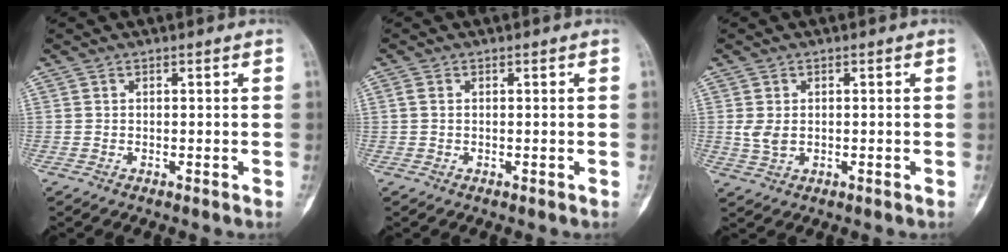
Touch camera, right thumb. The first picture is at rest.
{"total": 1.1, "force": [0.2, 0.8, 0.8], "torque": [-0.019, 0.001, 0.002]}
{"total": 3.1, "force": [0.1, 2.1, 2.3], "torque": [-0.045, -0.002, 0.005]}